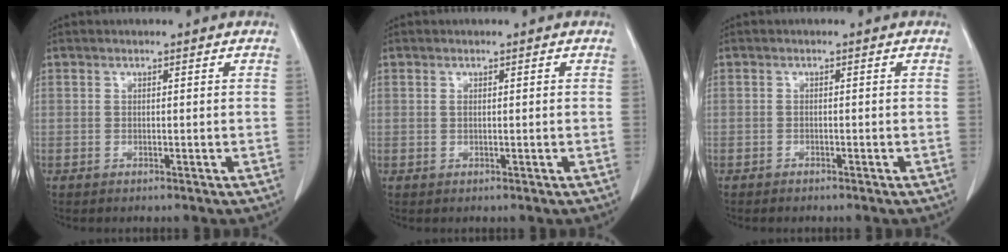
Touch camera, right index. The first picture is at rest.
{"total": 0.7, "force": [0.1, 0.4, 0.5], "torque": [-0.016, 0.004, 0.003]}
{"total": 1.4, "force": [-1.1, 0.6, 0.6], "torque": [-0.012, 0.000, -0.014]}